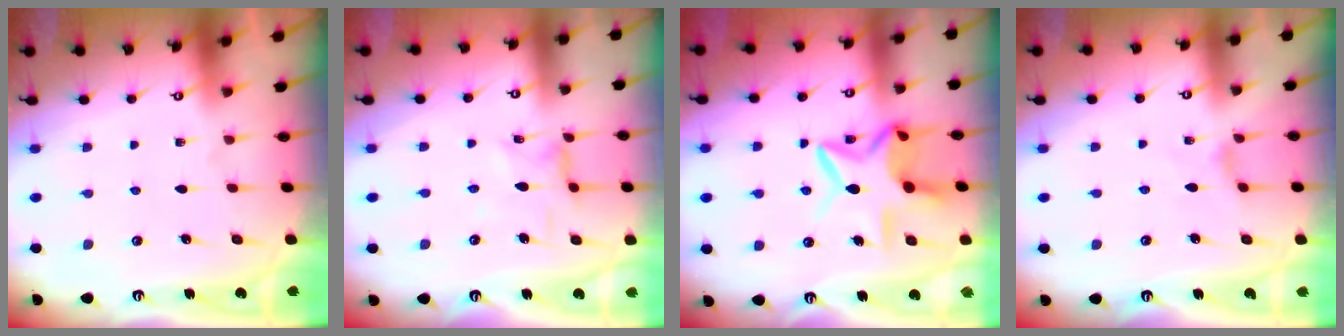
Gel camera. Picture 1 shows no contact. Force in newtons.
{"total": 2.0, "press": 2.0, "slide": 0.4}
{"total": 11.8, "press": 11.8, "slide": 0.9}
{"total": 1.7, "press": 1.7, "slide": 0.4}